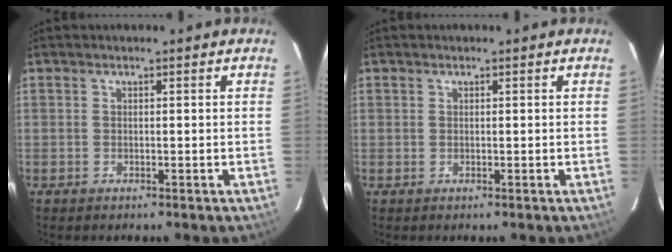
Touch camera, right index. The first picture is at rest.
{"total": 0.6, "force": [0.0, 0.5, -0.1], "torque": [0.004, 0.003, -0.001]}